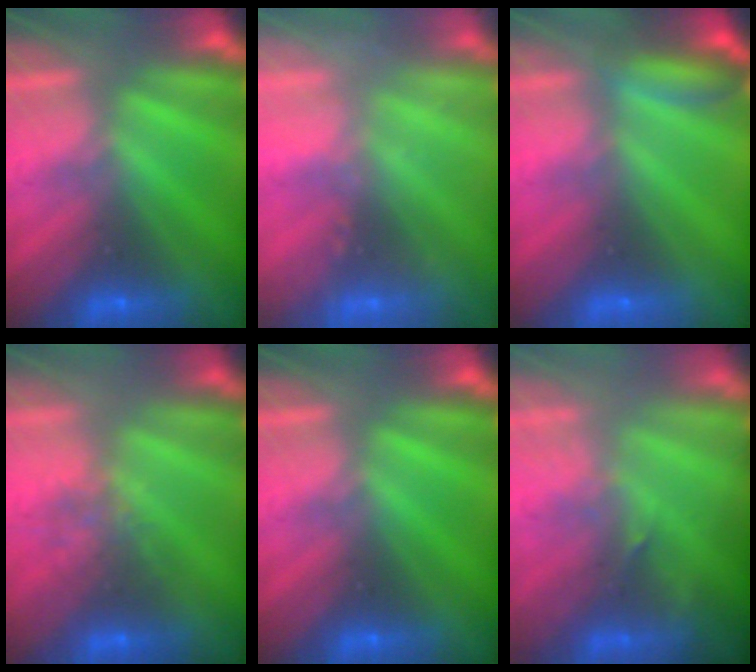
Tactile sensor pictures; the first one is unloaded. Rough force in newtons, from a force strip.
{"total": 2.4}
{"total": 2.6}
{"total": 4.2}
{"total": 0.0}
{"total": 2.9}